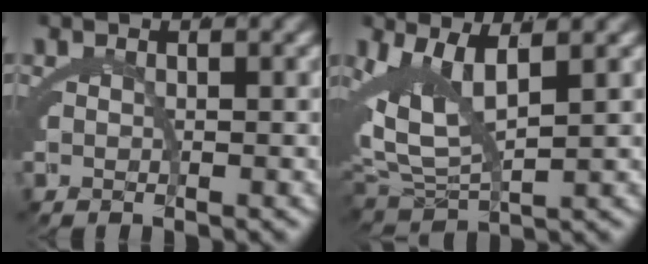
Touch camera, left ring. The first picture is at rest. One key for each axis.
{"total": 7.6, "fx": 2.7, "fy": 4.3, "fz": 5.6, "tx": -0.129, "ty": 0.004, "tz": 0.049}